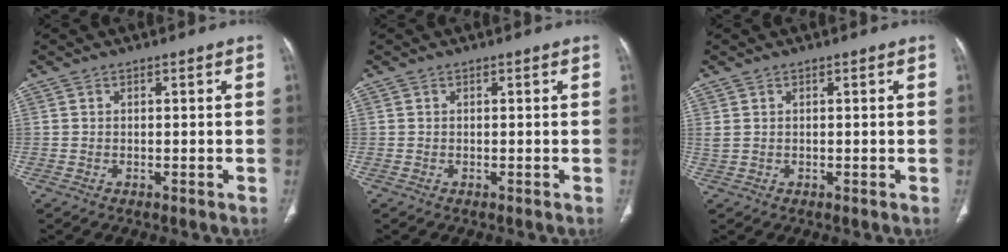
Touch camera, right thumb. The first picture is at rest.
{"total": 0.0}
{"total": 0.9, "force": [0.4, 0.5, 0.5], "torque": [-0.016, 0.003, 0.013]}